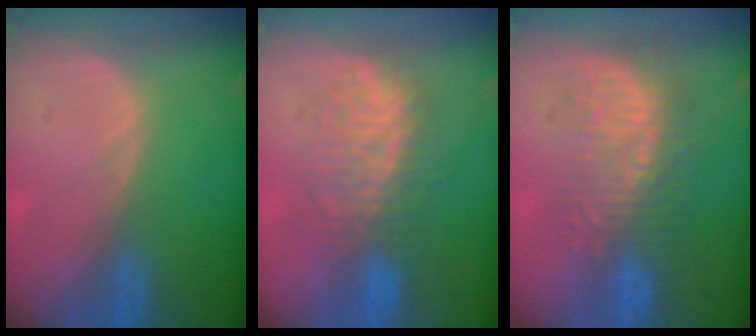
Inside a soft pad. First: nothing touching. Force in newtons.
{"total": 7.7, "press": 7.7, "slide": 0.3}
{"total": 8.9, "press": 8.7, "slide": 1.9}